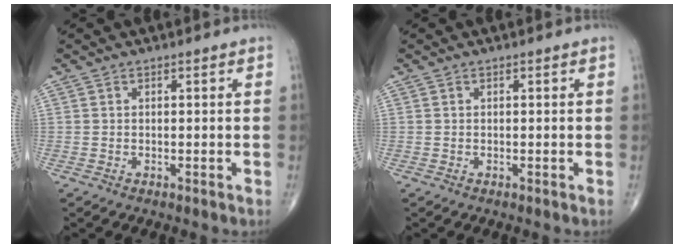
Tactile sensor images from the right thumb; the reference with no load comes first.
{"total": 0.0}